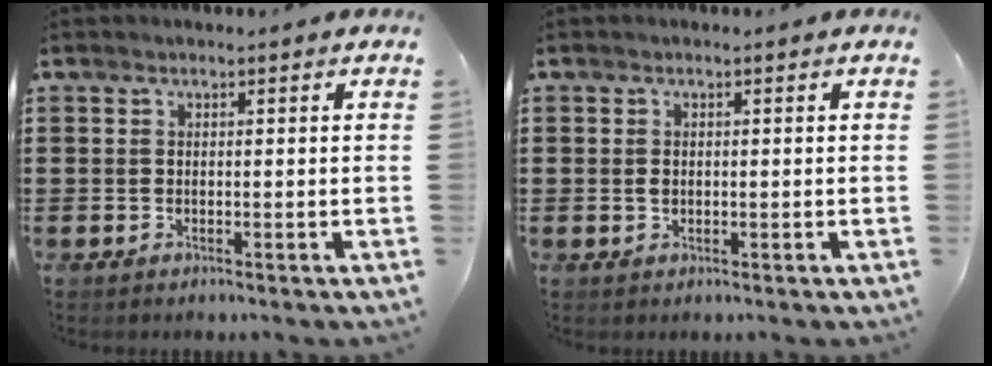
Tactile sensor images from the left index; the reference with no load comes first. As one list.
[{"total": 0.9, "force": [0.0, 0.7, 0.6], "torque": [-0.014, 0.003, -0.002]}]